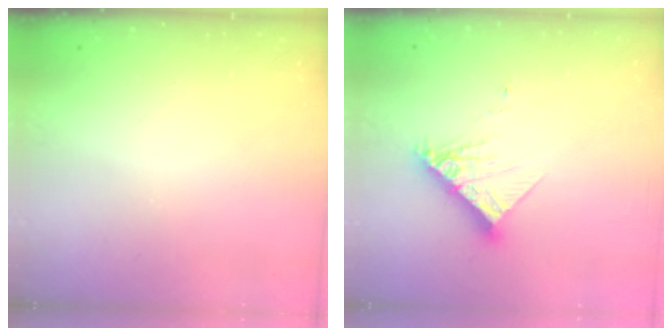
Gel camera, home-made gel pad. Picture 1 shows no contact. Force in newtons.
{"total": 11.8, "press": 11.7, "slide": 1.0}